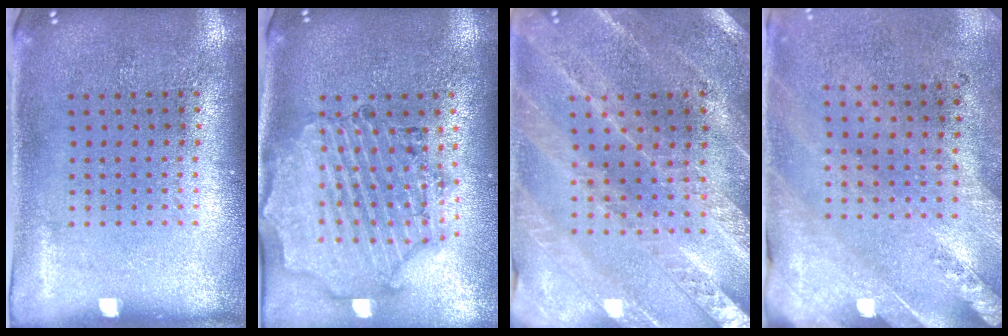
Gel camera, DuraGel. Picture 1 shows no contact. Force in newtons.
{"total": 1.8, "press": 1.8, "slide": 0.3}
{"total": 1.8, "press": 1.8, "slide": 0.1}
{"total": 2.5, "press": 2.0, "slide": 1.4}